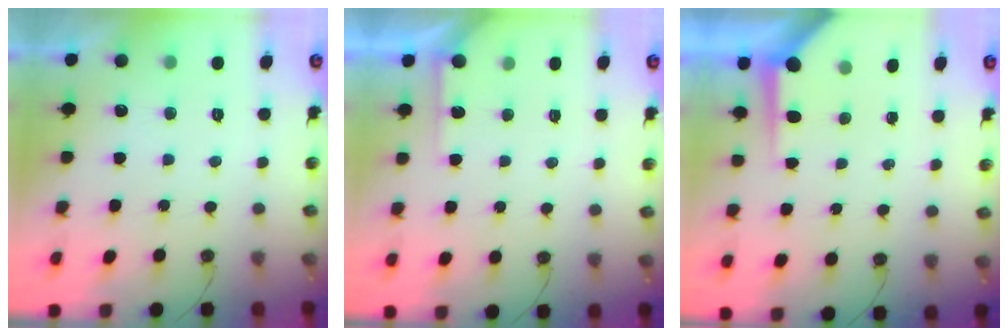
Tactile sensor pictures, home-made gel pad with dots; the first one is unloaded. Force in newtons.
{"total": 3.8, "press": 3.8, "slide": 0.4}
{"total": 5.2, "press": 5.1, "slide": 0.6}